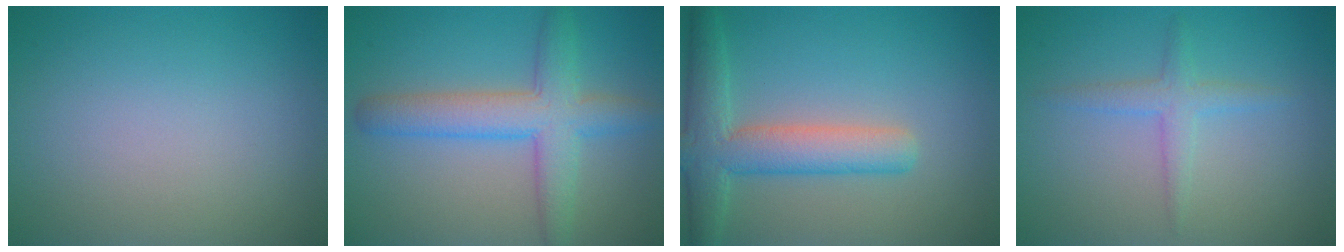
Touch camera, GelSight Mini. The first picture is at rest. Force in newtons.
{"total": 5.6, "press": 5.6, "slide": 0.1}
{"total": 5.5, "press": 5.5, "slide": 0.3}
{"total": 2.0, "press": 2.0, "slide": 0.1}